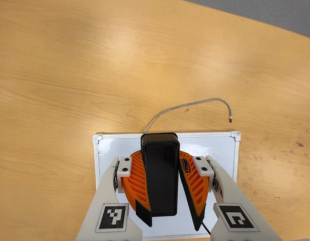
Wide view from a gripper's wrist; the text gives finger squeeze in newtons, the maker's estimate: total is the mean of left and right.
{"total": 10.7, "left": 10.4, "right": 10.9}